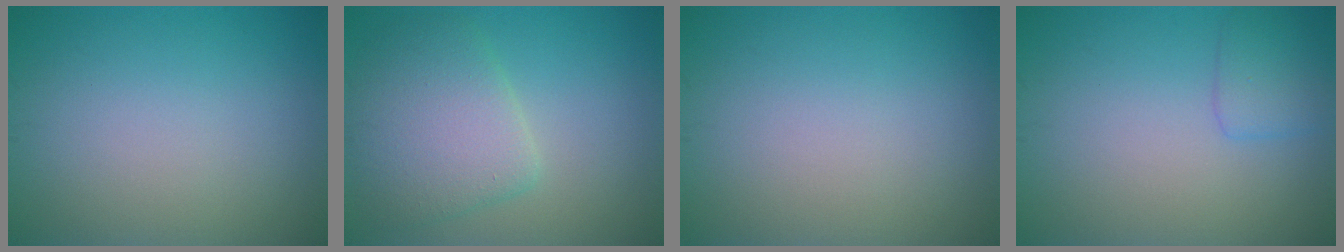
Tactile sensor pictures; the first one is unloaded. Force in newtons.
{"total": 5.6, "press": 5.6, "slide": 0.2}
{"total": 0.0}
{"total": 2.0, "press": 1.9, "slide": 0.1}